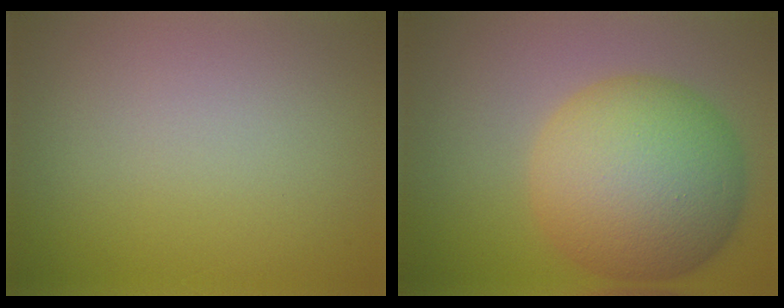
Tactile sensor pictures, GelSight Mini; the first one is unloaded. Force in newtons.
{"total": 11.4, "press": 11.4, "slide": 0.3}